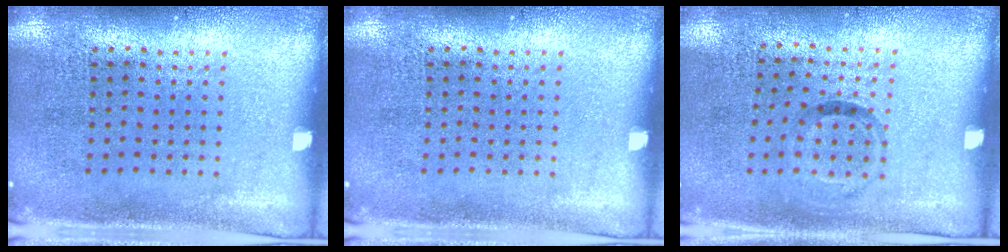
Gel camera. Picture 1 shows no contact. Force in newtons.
{"total": 0.0}
{"total": 1.0, "press": 0.6, "slide": 0.8}